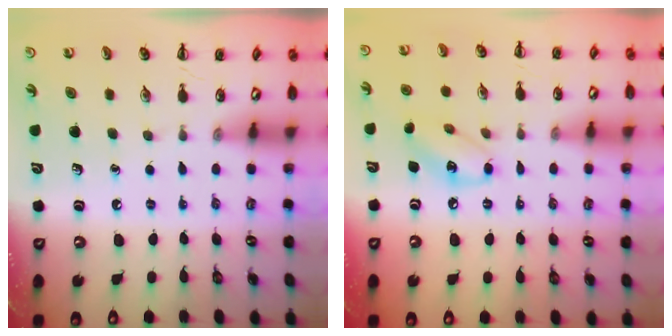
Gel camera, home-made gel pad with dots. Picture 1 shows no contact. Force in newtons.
{"total": 9.6, "press": 9.6, "slide": 0.7}